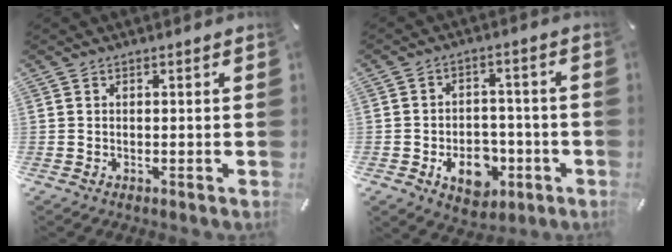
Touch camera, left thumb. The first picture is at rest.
{"total": 10.8, "force": [-3.8, 7.7, 6.5], "torque": [-0.096, 0.018, -0.061]}